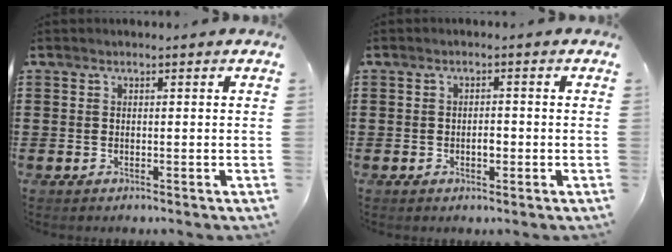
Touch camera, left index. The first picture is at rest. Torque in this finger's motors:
{"motor_torque": [0.02, 0.01, 0.02, 0.03]}